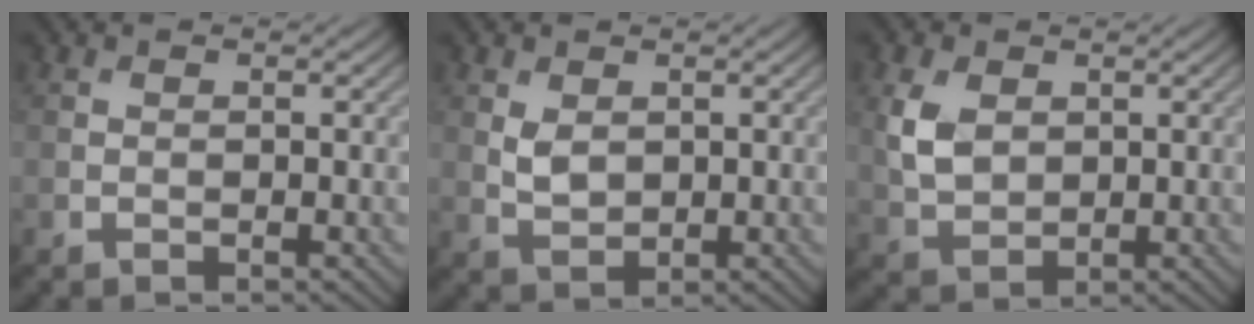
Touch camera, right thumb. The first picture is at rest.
{"total": 2.6, "force": [0.7, 1.8, 1.7], "torque": [-0.042, -0.004, 0.020]}
{"total": 4.9, "force": [1.3, 3.5, 3.2], "torque": [-0.084, 0.002, 0.028]}